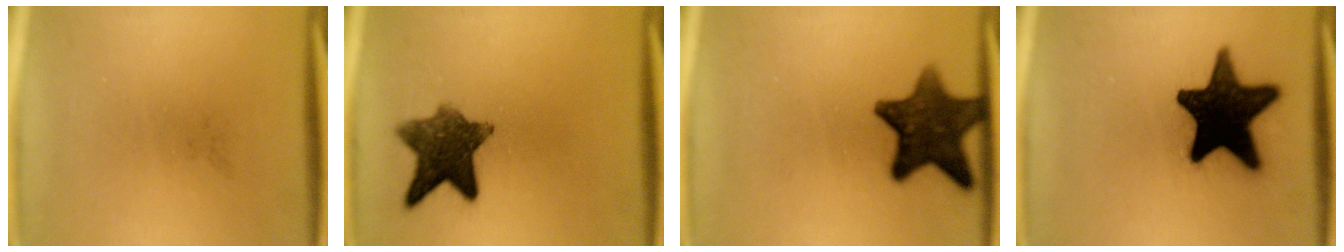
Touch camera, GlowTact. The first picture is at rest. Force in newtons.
{"total": 9.5}
{"total": 12.0}
{"total": 19.2}